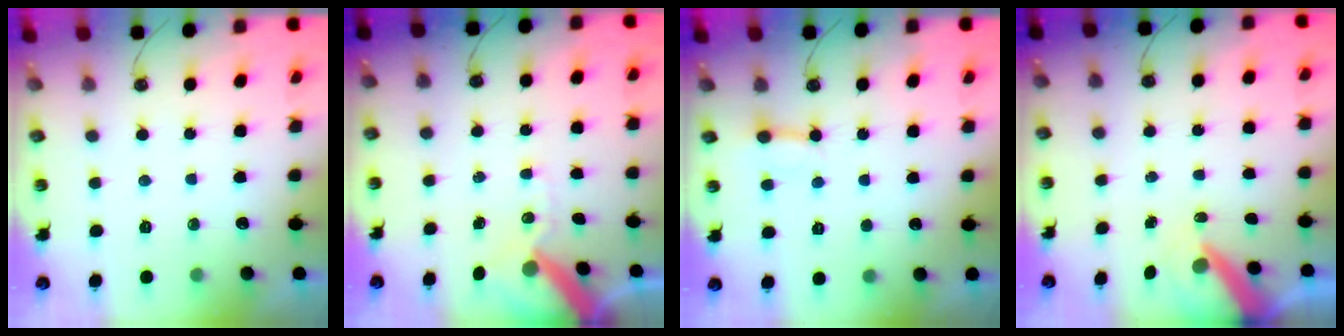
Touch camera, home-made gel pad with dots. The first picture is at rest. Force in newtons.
{"total": 10.8, "press": 10.6, "slide": 1.6}
{"total": 3.8, "press": 3.7, "slide": 0.7}
{"total": 7.7, "press": 7.7, "slide": 0.7}